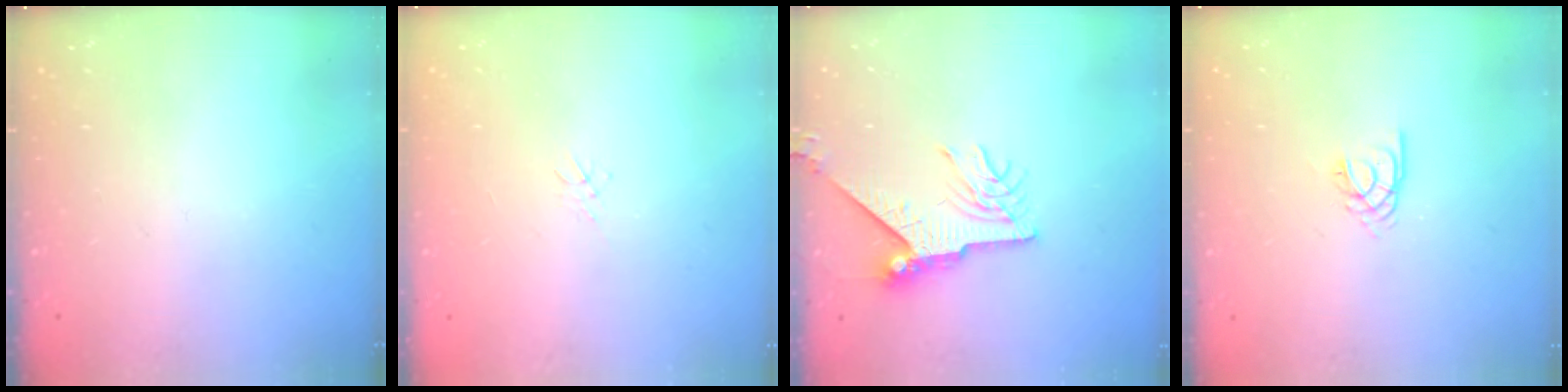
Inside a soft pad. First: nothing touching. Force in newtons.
{"total": 1.2, "press": 1.1, "slide": 0.3}
{"total": 9.3, "press": 9.3, "slide": 0.4}
{"total": 2.8, "press": 2.7, "slide": 0.3}